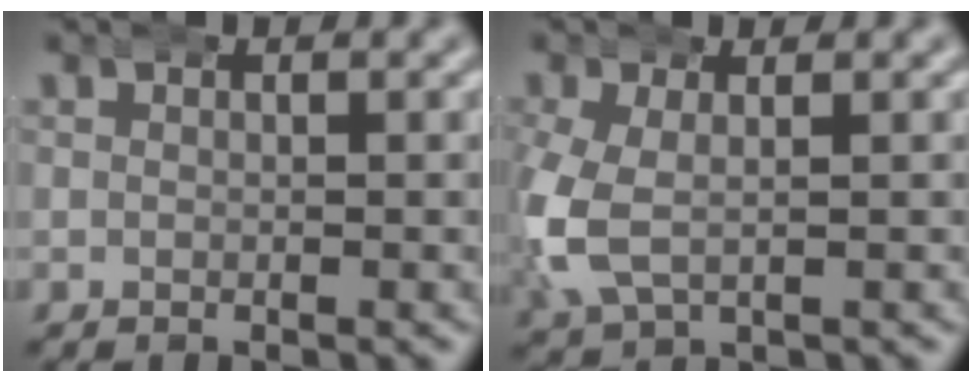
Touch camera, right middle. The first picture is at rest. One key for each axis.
{"total": 4.6, "fx": -0.6, "fy": 3.4, "fz": 3.0, "tx": -0.104, "ty": -0.012, "tz": 0.002}